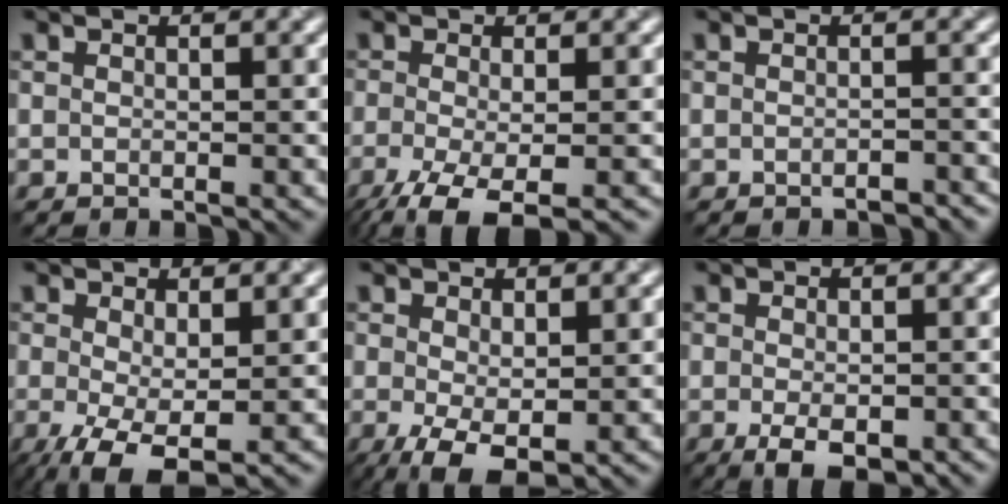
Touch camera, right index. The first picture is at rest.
{"total": 5.9, "force": [-3.3, 1.8, 4.6], "torque": [-0.093, -0.015, -0.063]}
{"total": 1.3, "force": [-1.2, 0.3, 0.4], "torque": [-0.004, 0.002, -0.016]}
{"total": 6.0, "force": [-1.8, 2.5, 5.2], "torque": [-0.115, -0.016, -0.027]}
{"total": 5.2, "force": [-1.1, 2.5, 4.5], "torque": [-0.100, -0.016, -0.014]}
{"total": 3.3, "force": [-1.3, 1.3, 2.7], "torque": [-0.045, -0.010, -0.017]}